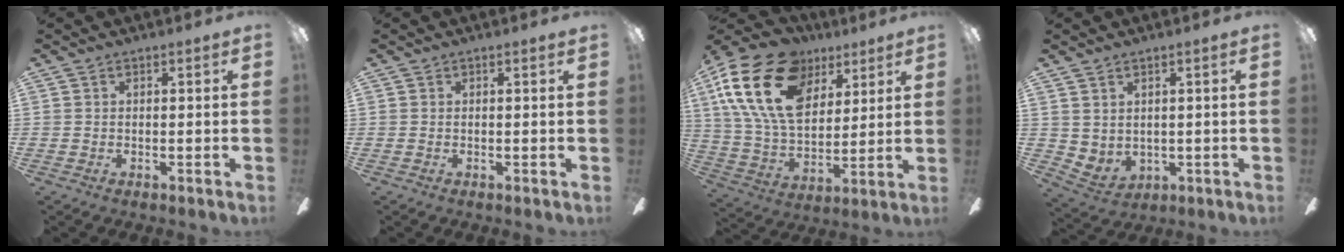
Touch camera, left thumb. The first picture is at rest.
{"total": 0.0}
{"total": 23.7, "force": [11.0, 14.9, 14.7], "torque": [-0.293, -0.036, 0.194]}
{"total": 3.4, "force": [2.0, 2.4, 1.4], "torque": [-0.040, -0.013, 0.038]}